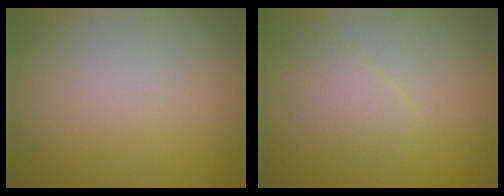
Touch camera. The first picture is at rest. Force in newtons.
{"total": 1.8, "press": 1.8, "slide": 0.1}